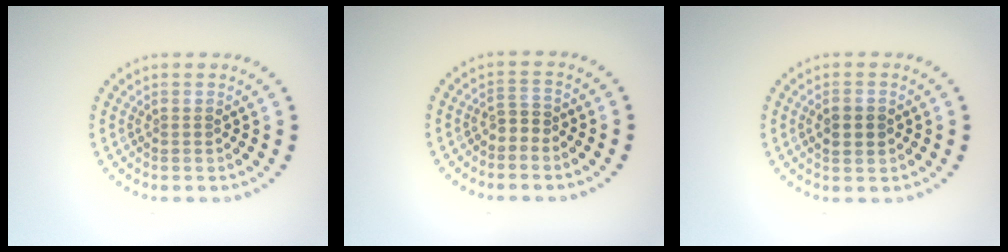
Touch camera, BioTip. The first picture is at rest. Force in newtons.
{"total": 1.2, "press": 0.8, "slide": 0.8}
{"total": 2.1, "press": 2.1, "slide": 0.0}